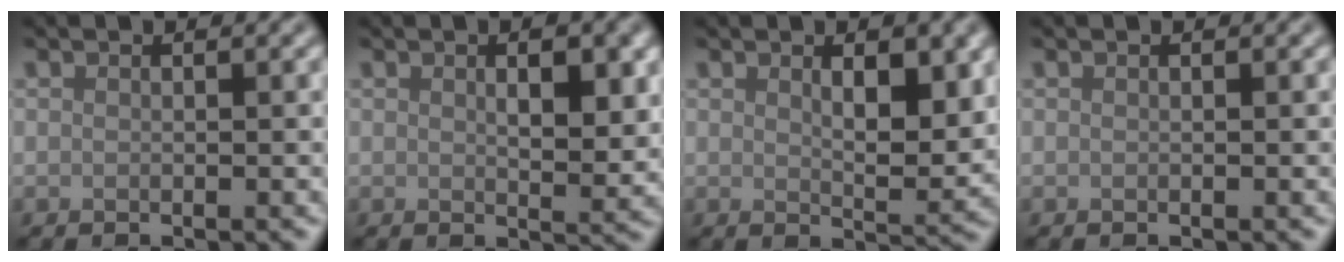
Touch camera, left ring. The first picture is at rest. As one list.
[{"total": 3.5, "force": [1.0, 1.4, 3.0], "torque": [-0.043, -0.005, 0.020]}, {"total": 4.1, "force": [1.4, 1.6, 3.5], "torque": [-0.054, -0.008, 0.027]}, {"total": 0.0}]